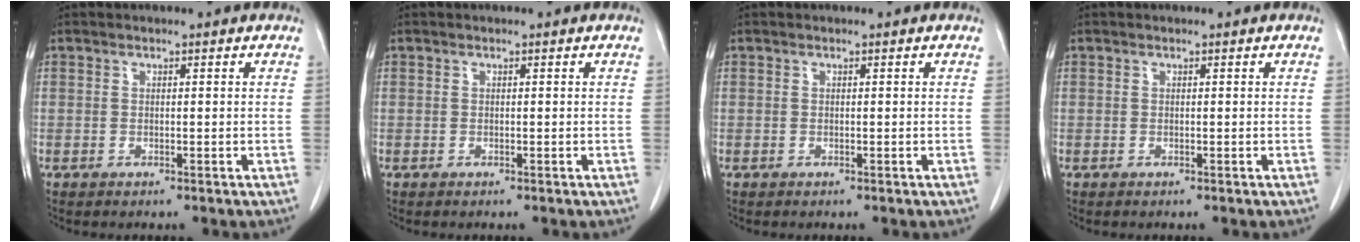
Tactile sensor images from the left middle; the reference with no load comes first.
{"total": 0.0}
{"total": 0.0}
{"total": 0.0}